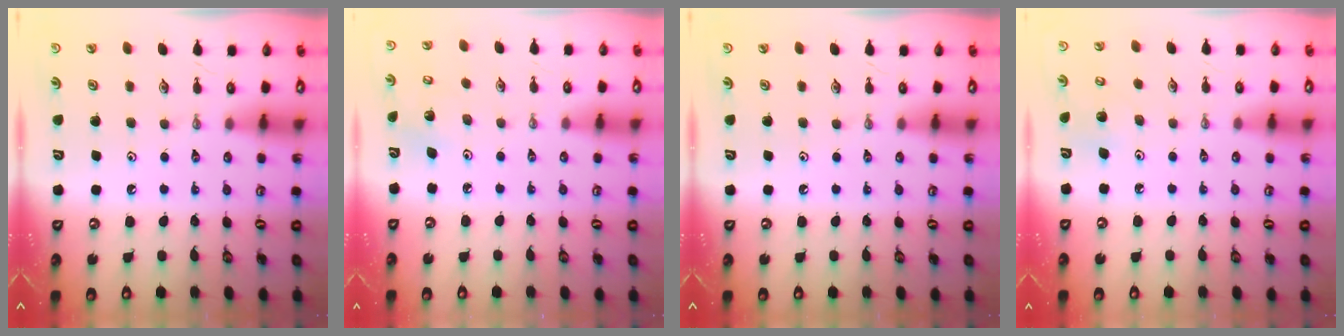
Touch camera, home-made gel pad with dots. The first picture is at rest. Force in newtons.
{"total": 3.8, "press": 3.8, "slide": 0.3}
{"total": 0.0}
{"total": 5.3, "press": 5.3, "slide": 0.5}